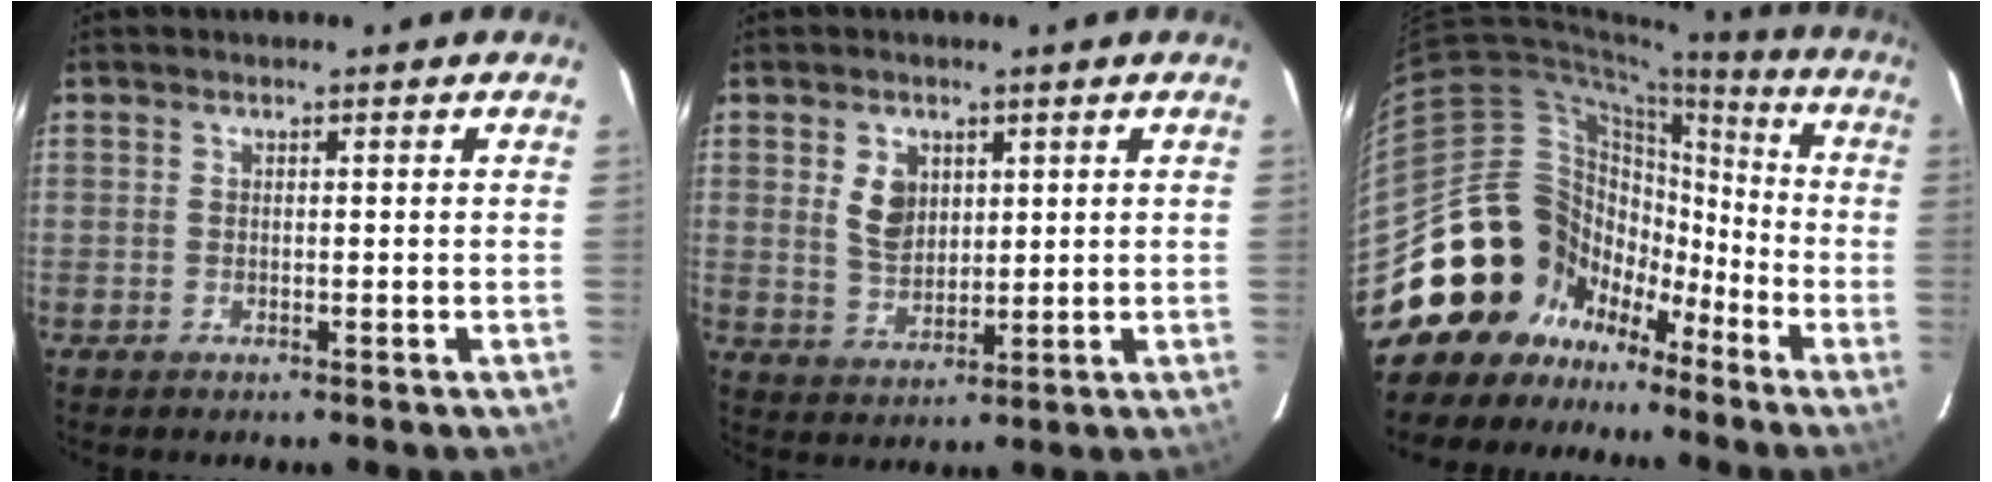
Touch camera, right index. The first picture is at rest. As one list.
[{"total": 5.8, "force": [2.0, 4.0, 3.7], "torque": [-0.068, 0.003, 0.045]}, {"total": 22.7, "force": [-11.7, 18.1, 7.4], "torque": [-0.168, 0.073, -0.187]}]